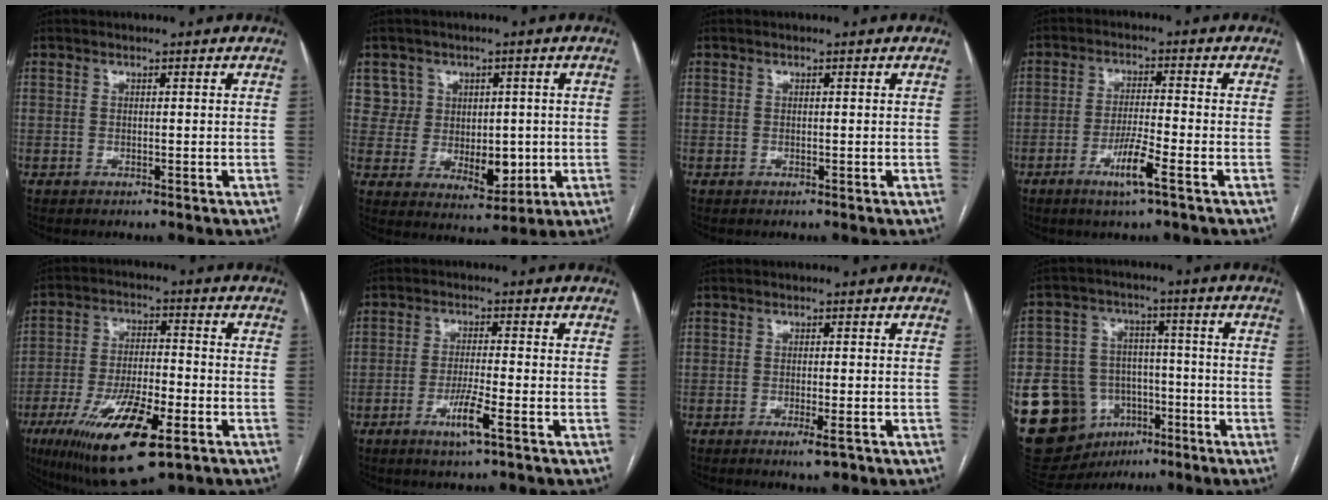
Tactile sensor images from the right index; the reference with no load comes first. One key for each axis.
{"total": 7.3, "fx": 1.5, "fy": 6.7, "fz": 2.4, "tx": -0.034, "ty": 0.013, "tz": 0.044}
{"total": 0.0}
{"total": 5.8, "fx": -3.0, "fy": -0.2, "fz": 4.9, "tx": -0.094, "ty": -0.010, "tz": -0.058}
{"total": 15.7, "fx": -7.7, "fy": 4.2, "fz": 13.0, "tx": -0.248, "ty": -0.021, "tz": -0.125}
{"total": 4.9, "fx": -2.4, "fy": -0.2, "fz": 4.3, "tx": -0.083, "ty": -0.010, "tz": -0.046}
{"total": 2.5, "fx": -1.4, "fy": 0.2, "fz": 2.1, "tx": -0.030, "ty": -0.005, "tz": -0.020}
{"total": 16.2, "fx": -6.3, "fy": 13.4, "fz": 6.6, "tx": -0.145, "ty": 0.042, "tz": -0.089}